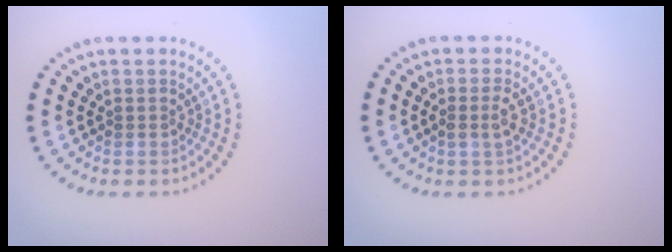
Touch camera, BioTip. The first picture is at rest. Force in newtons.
{"total": 1.6, "press": 1.4, "slide": 0.6}